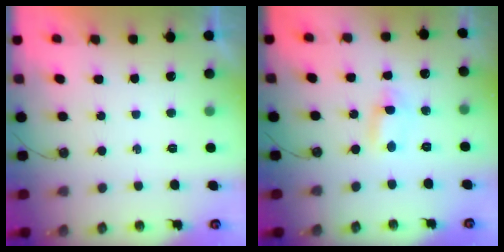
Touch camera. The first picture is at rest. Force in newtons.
{"total": 1.2, "press": 1.0, "slide": 0.6}